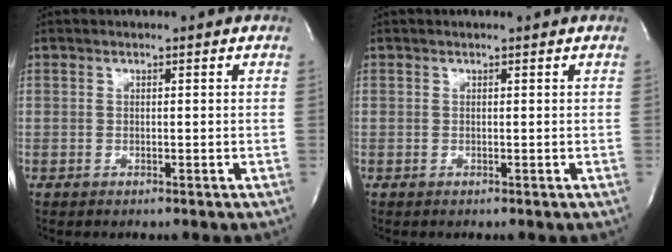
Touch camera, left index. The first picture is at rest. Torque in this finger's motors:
{"motor_torque": [0.02, -0.02, -0.36, -0.04]}